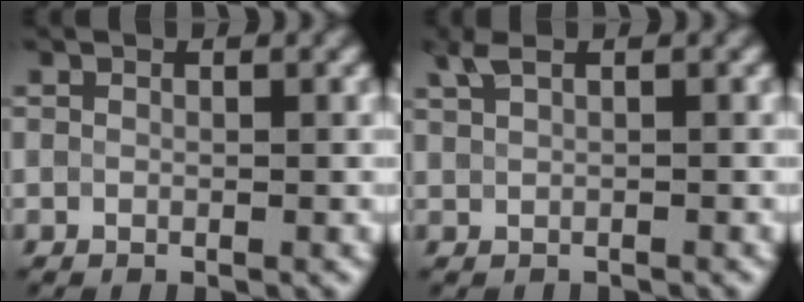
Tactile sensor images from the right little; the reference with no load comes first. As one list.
[{"total": 1.3, "force": [0.9, 0.3, 0.8], "torque": [-0.021, 0.003, 0.019]}]